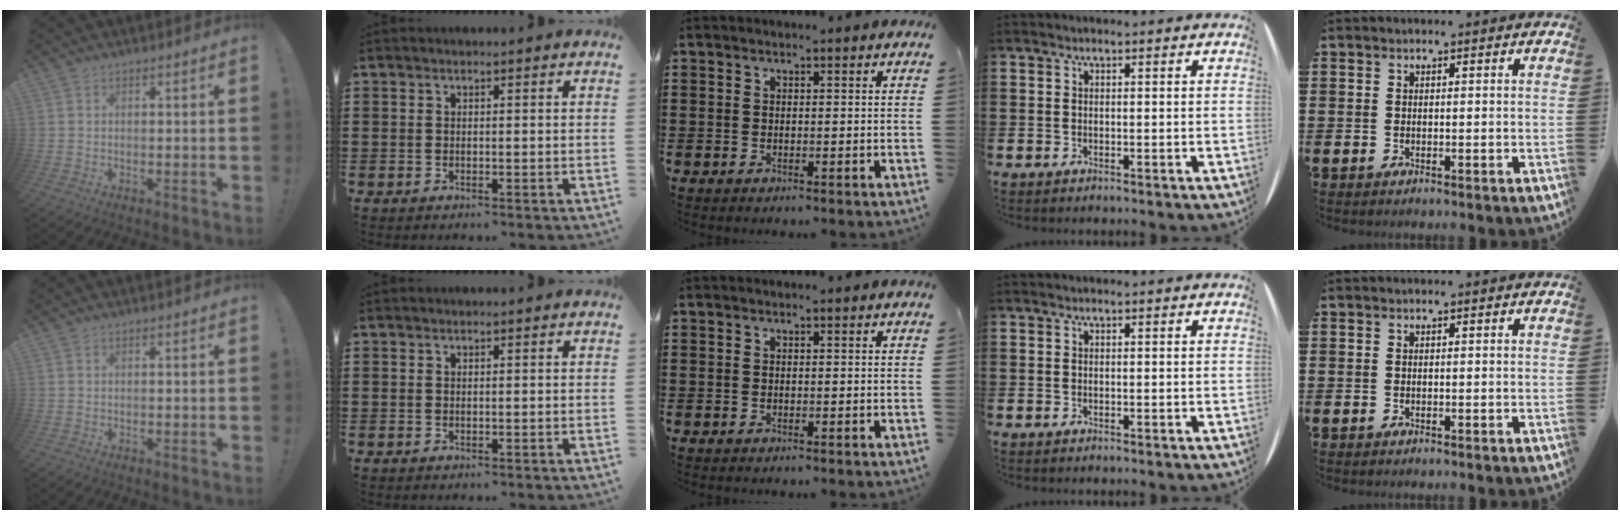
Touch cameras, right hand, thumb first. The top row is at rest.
{}